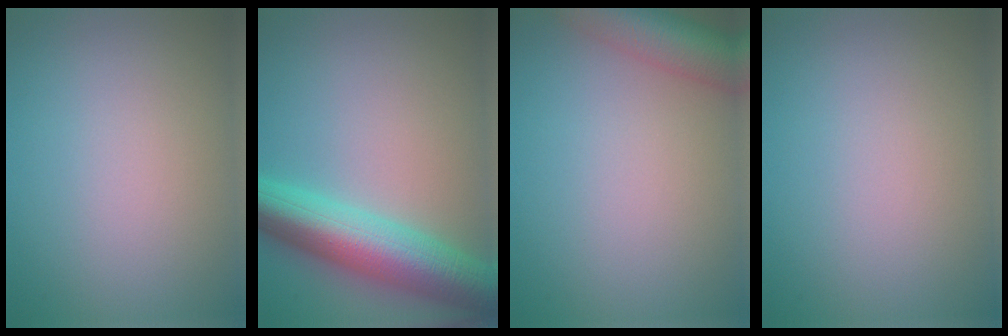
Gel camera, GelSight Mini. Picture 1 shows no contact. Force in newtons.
{"total": 8.9, "press": 8.9, "slide": 0.2}
{"total": 6.4, "press": 6.4, "slide": 0.4}
{"total": 0.0}